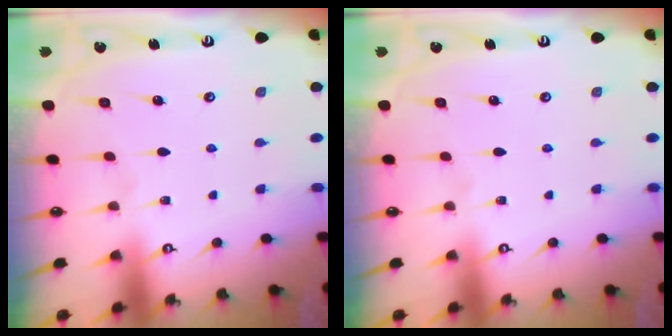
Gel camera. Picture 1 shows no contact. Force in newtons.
{"total": 0.0}